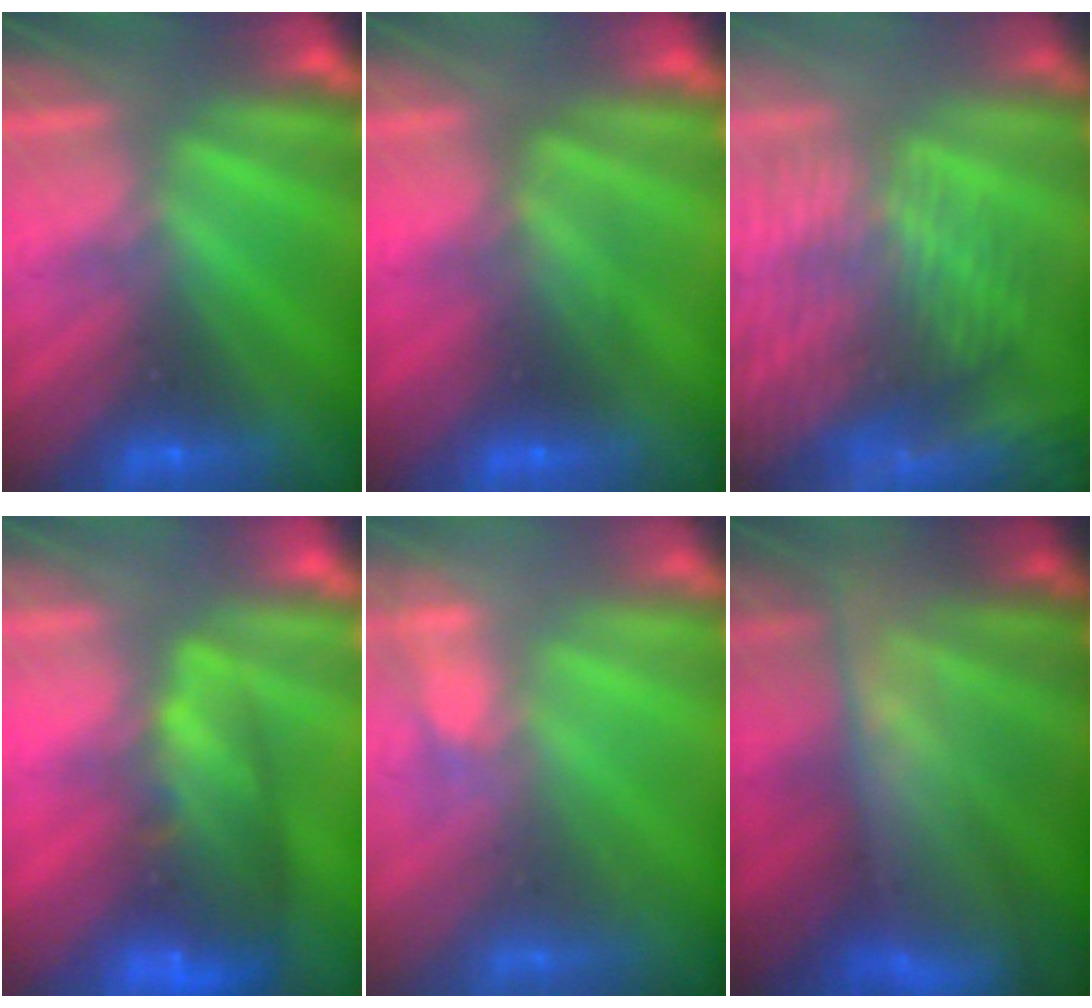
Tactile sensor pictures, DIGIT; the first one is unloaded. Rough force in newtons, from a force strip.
{"total": 2.6}
{"total": 8.6}
{"total": 9.4}
{"total": 2.9}
{"total": 6.6}